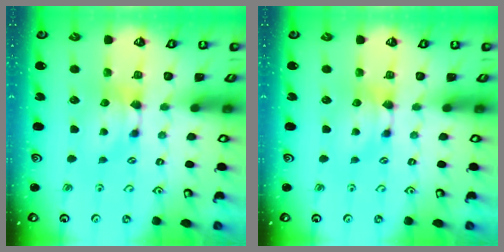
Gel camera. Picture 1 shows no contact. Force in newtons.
{"total": 0.0}